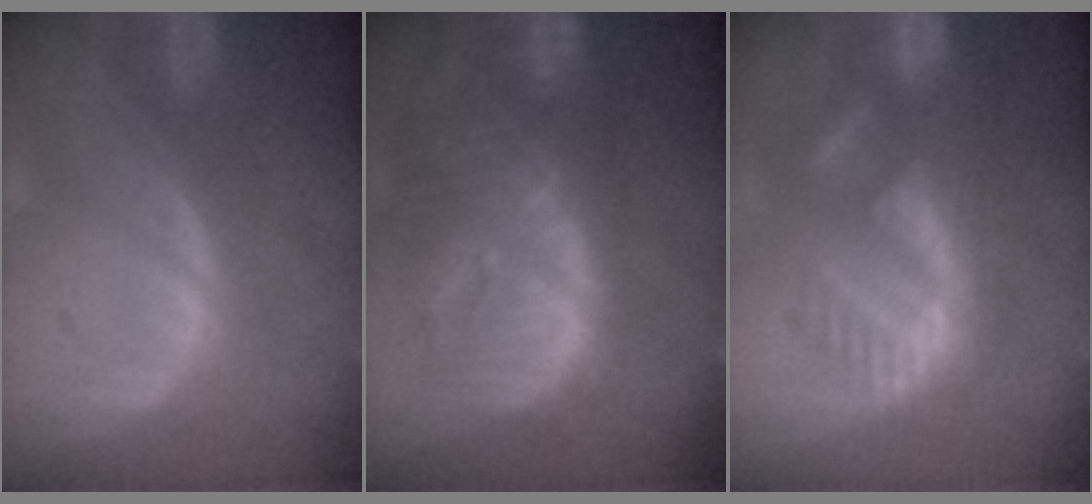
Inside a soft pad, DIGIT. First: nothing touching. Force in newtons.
{"total": 13.2, "press": 11.5, "slide": 6.5}
{"total": 9.0, "press": 8.7, "slide": 2.2}